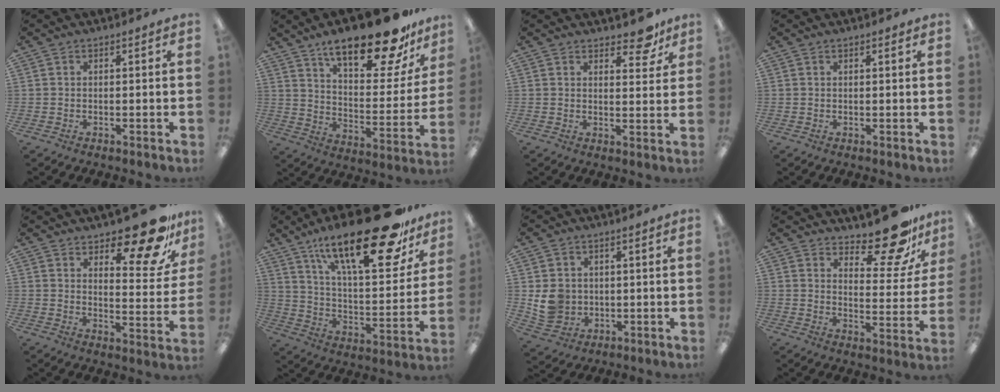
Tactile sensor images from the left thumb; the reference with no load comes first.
{"total": 23.4, "force": [17.5, 7.5, 13.6], "torque": [-0.198, -0.115, 0.287]}
{"total": 6.8, "force": [5.3, 2.9, 3.1], "torque": [-0.018, -0.035, 0.086]}
{"total": 0.6, "force": [0.5, 0.1, 0.4], "torque": [-0.008, 0.002, 0.009]}
{"total": 16.2, "force": [12.7, 5.3, 8.4], "torque": [-0.108, -0.097, 0.212]}
{"total": 29.0, "force": [19.6, 9.2, 19.3], "torque": [-0.290, -0.122, 0.319]}
{"total": 6.9, "force": [0.8, 6.4, 2.5], "torque": [-0.048, 0.004, 0.019]}
{"total": 15.5, "force": [12.5, 5.2, 7.5], "torque": [-0.094, -0.096, 0.211]}